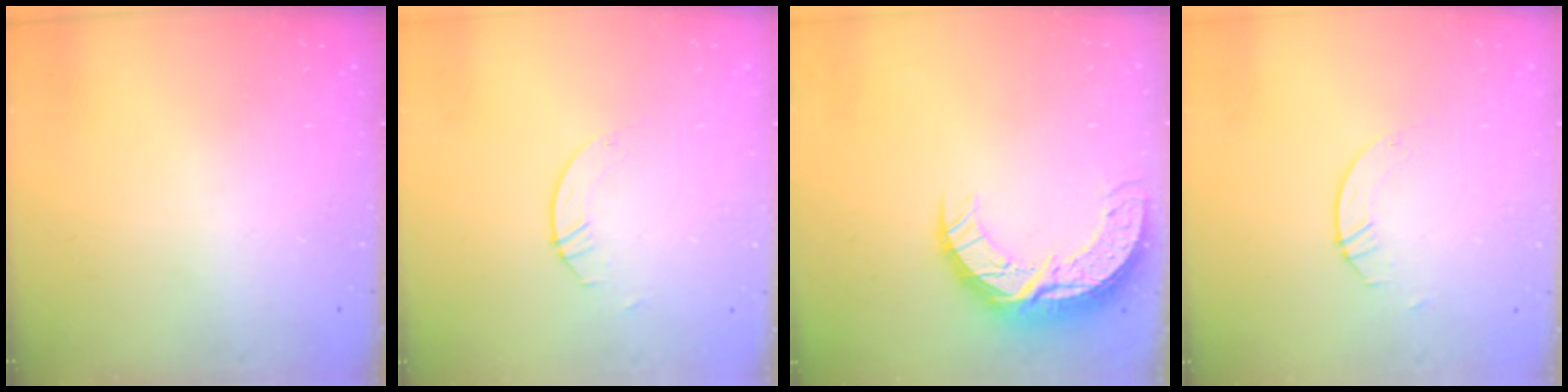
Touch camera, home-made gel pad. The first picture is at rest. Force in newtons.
{"total": 1.1, "press": 1.1, "slide": 0.1}
{"total": 11.9, "press": 11.9, "slide": 0.9}
{"total": 1.1, "press": 1.1, "slide": 0.1}